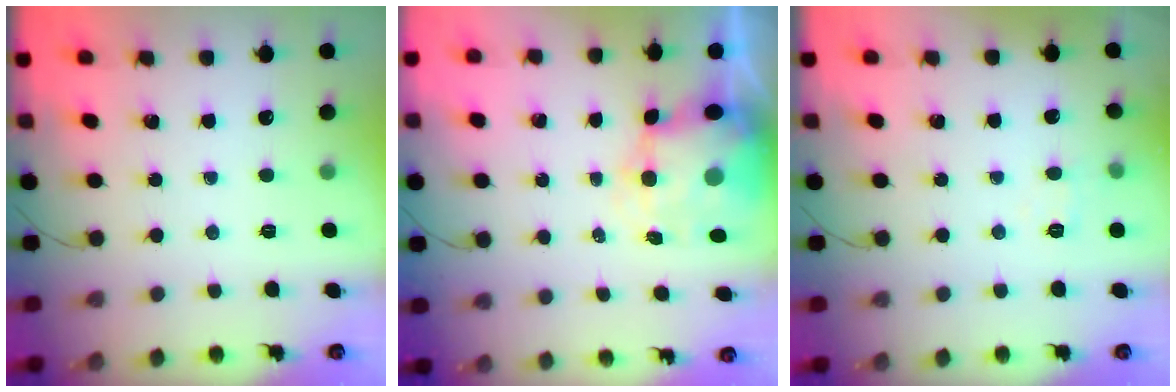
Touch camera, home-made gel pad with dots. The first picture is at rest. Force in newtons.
{"total": 6.5, "press": 6.2, "slide": 2.0}
{"total": 4.4, "press": 4.1, "slide": 1.6}